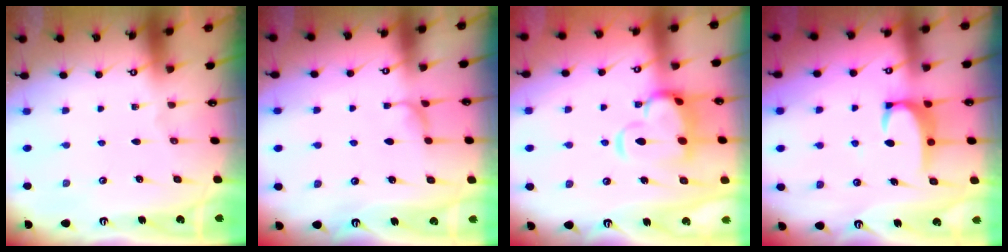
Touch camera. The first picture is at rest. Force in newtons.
{"total": 2.3, "press": 2.3, "slide": 0.4}
{"total": 6.7, "press": 6.5, "slide": 1.6}
{"total": 3.3, "press": 3.2, "slide": 0.3}